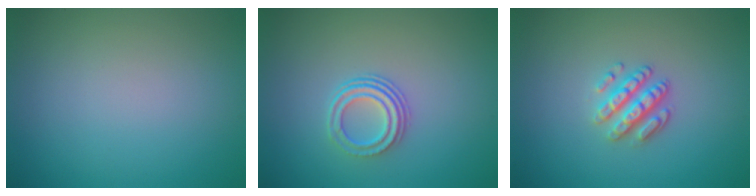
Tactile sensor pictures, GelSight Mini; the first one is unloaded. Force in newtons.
{"total": 3.0, "press": 2.2, "slide": 2.0}
{"total": 3.0, "press": 2.6, "slide": 1.5}